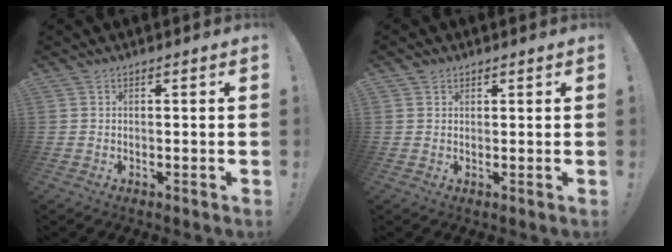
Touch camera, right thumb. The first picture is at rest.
{"total": 1.2, "force": [0.8, 0.9, 0.3], "torque": [0.002, -0.002, 0.013]}